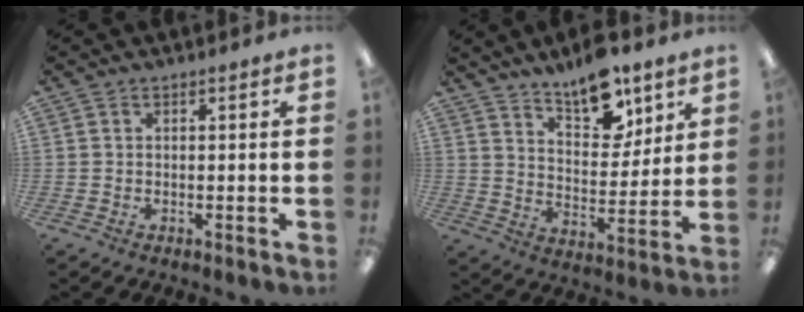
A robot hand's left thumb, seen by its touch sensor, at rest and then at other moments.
{"total": 12.6, "force": [9.7, 5.4, 5.8], "torque": [-0.079, -0.059, 0.172]}